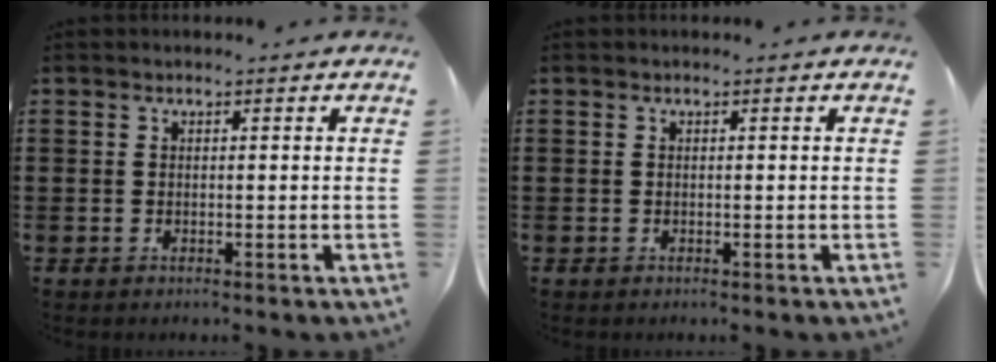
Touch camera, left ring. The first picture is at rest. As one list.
[{"total": 0.0}]